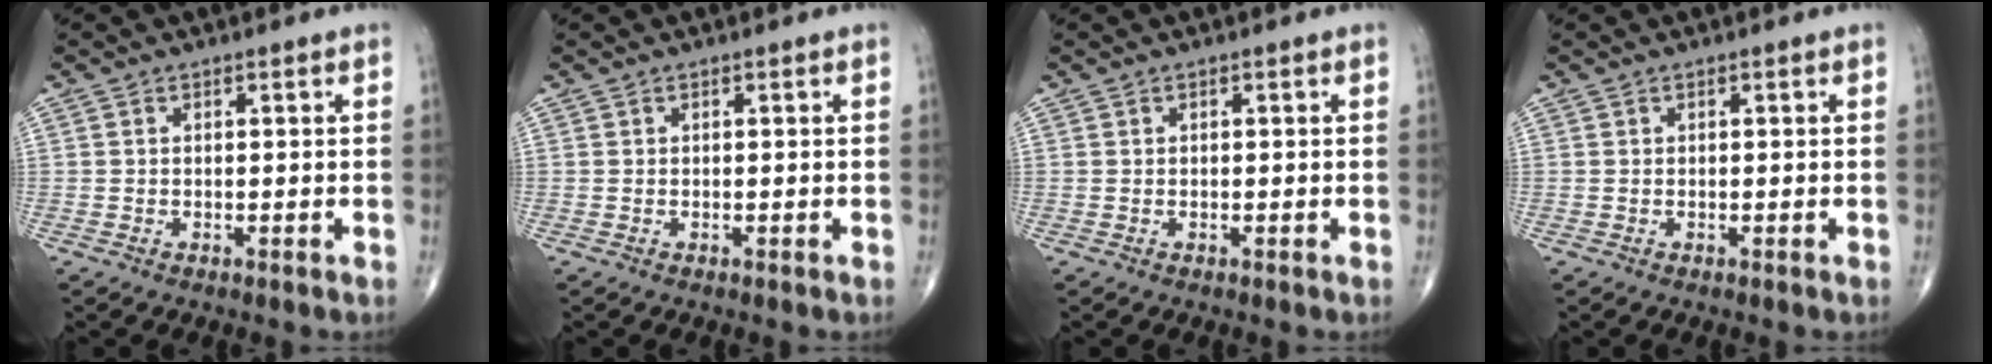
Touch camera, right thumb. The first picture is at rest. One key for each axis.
{"total": 0.0}
{"total": 0.0}
{"total": 0.0}